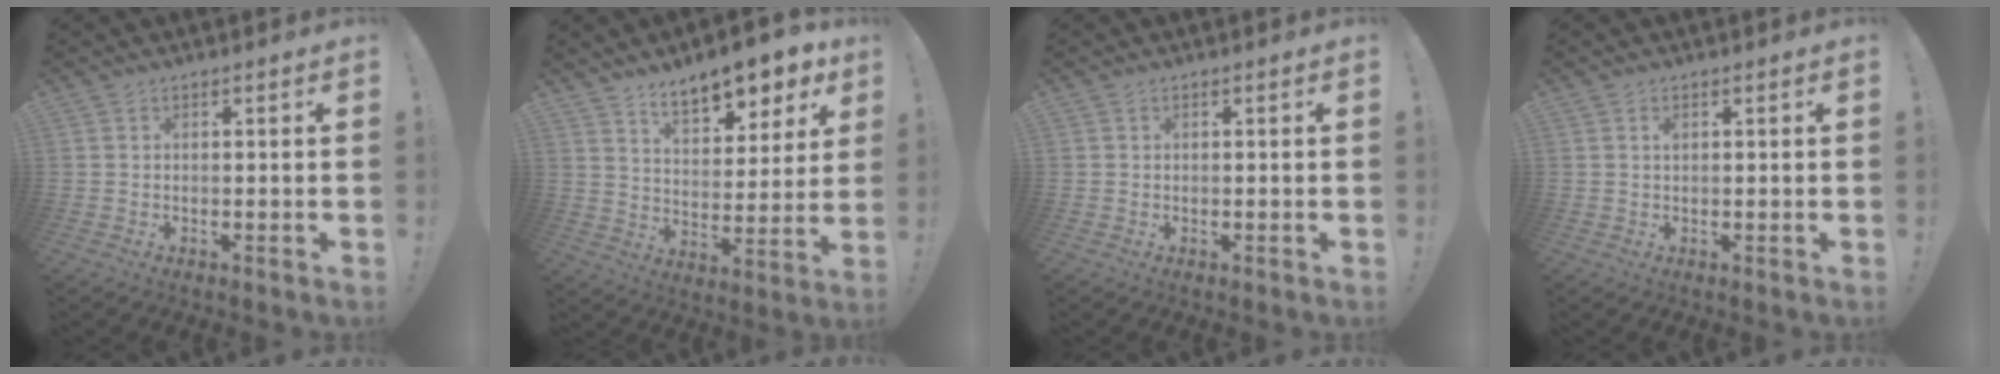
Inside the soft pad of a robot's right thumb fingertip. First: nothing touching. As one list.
[{"total": 12.9, "force": [9.6, 5.5, 6.5], "torque": [-0.090, -0.069, 0.168]}, {"total": 0.0}, {"total": 0.9, "force": [0.3, 0.5, 0.7], "torque": [-0.006, -0.002, 0.004]}]